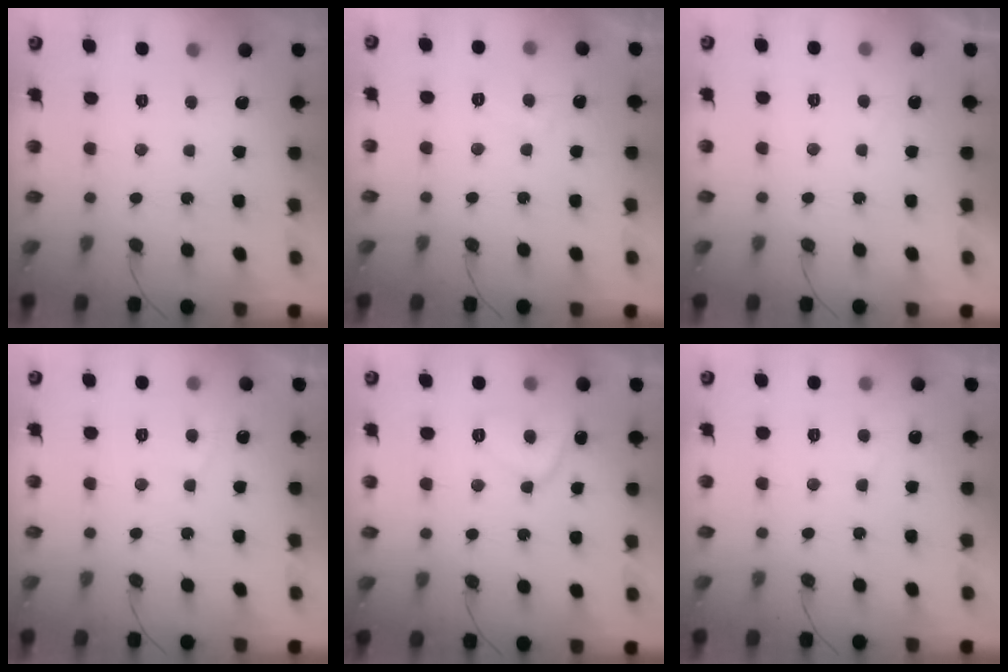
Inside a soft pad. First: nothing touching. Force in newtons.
{"total": 2.8, "press": 2.7, "slide": 0.6}
{"total": 1.4, "press": 1.1, "slide": 0.8}
{"total": 1.6, "press": 1.5, "slide": 0.6}
{"total": 8.3, "press": 8.2, "slide": 1.1}
{"total": 2.5, "press": 2.4, "slide": 0.4}